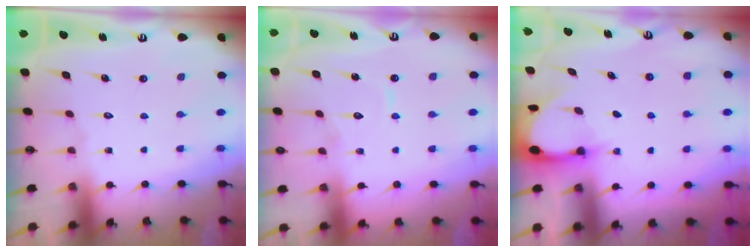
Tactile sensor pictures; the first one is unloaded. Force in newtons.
{"total": 5.4, "press": 5.4, "slide": 0.4}
{"total": 2.9, "press": 2.9, "slide": 0.3}